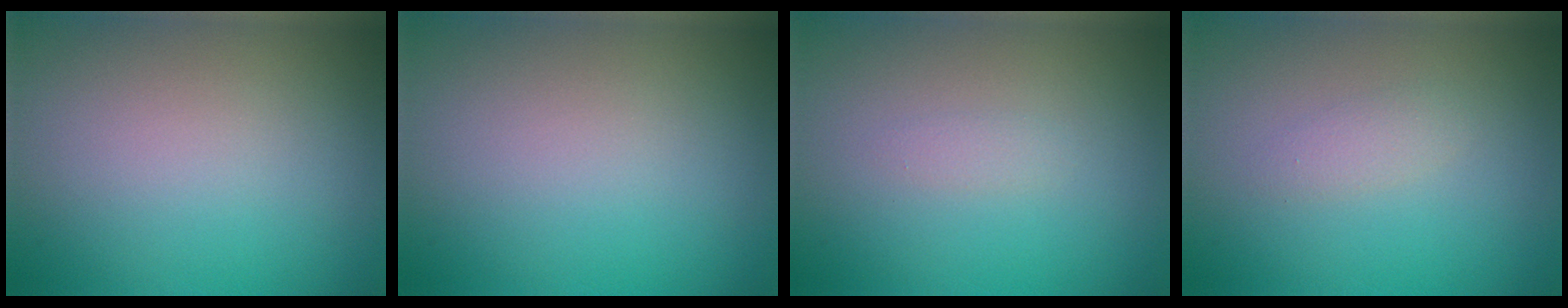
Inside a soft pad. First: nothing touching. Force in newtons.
{"total": 0.0}
{"total": 0.7, "press": 0.7, "slide": 0.0}
{"total": 1.1, "press": 1.1, "slide": 0.0}